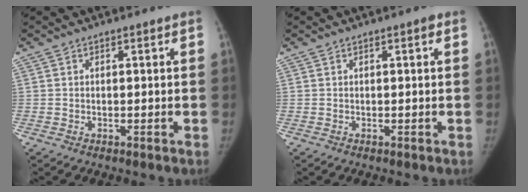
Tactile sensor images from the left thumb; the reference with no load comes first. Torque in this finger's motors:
{"motor_torque": [0.22, -0.05, 0.31, -0.22, 0.06]}